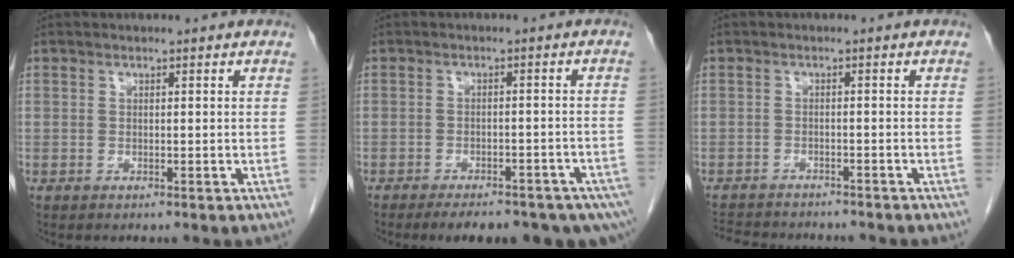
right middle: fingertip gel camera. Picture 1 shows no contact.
{"total": 15.3, "force": [-11.0, 5.7, 8.9], "torque": [-0.103, 0.000, -0.132]}
{"total": 10.5, "force": [-9.5, 2.7, 3.6], "torque": [-0.072, -0.003, -0.128]}